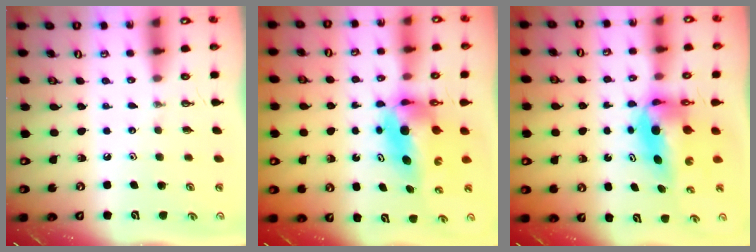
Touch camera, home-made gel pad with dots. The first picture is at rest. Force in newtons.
{"total": 6.7, "press": 6.5, "slide": 1.5}
{"total": 10.2, "press": 6.6, "slide": 7.7}